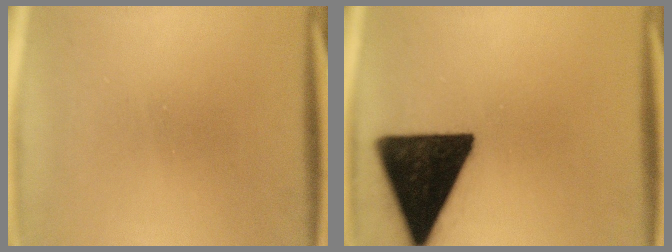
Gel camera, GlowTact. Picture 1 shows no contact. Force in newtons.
{"total": 18.4}